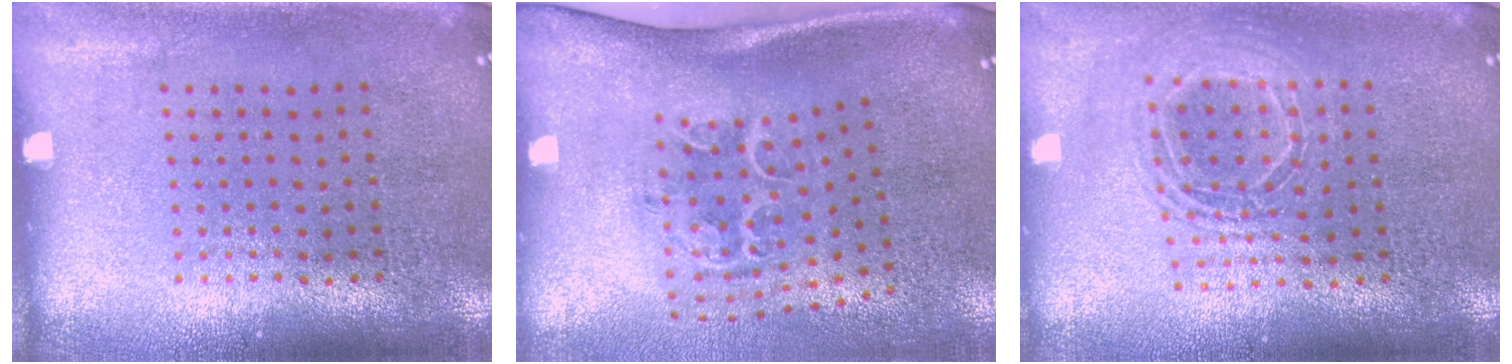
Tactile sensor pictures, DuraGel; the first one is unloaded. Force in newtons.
{"total": 1.7, "press": 1.3, "slide": 1.1}
{"total": 1.6, "press": 1.3, "slide": 0.8}